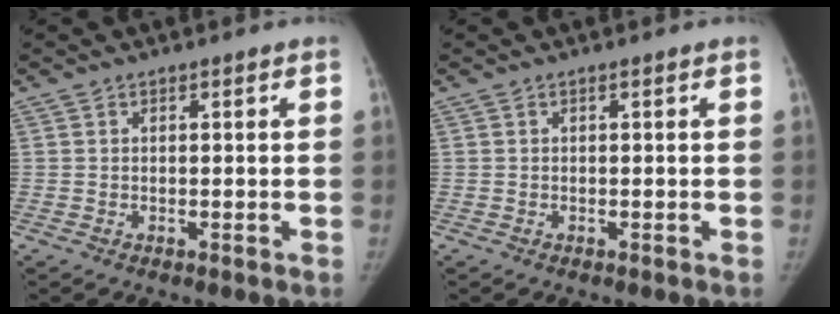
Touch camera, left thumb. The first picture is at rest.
{"total": 0.0}